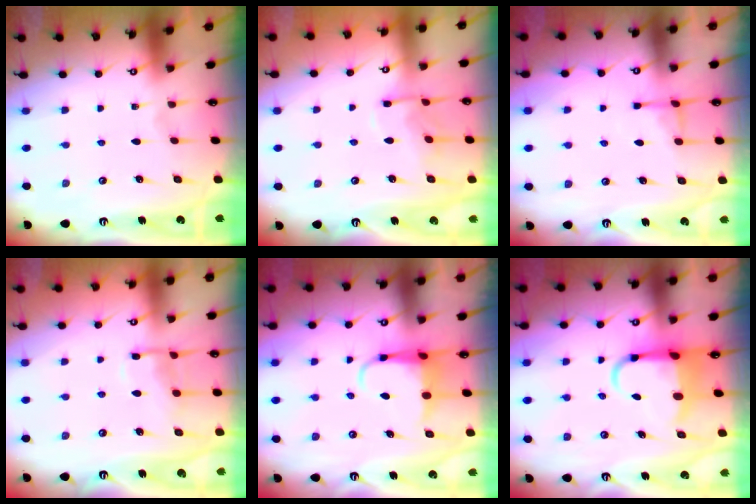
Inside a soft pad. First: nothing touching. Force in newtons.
{"total": 7.6, "press": 7.6, "slide": 0.6}
{"total": 4.3, "press": 4.2, "slide": 0.7}
{"total": 10.1, "press": 10.1, "slide": 1.1}
{"total": 5.9, "press": 5.9, "slide": 0.6}
{"total": 6.9, "press": 6.8, "slide": 1.5}